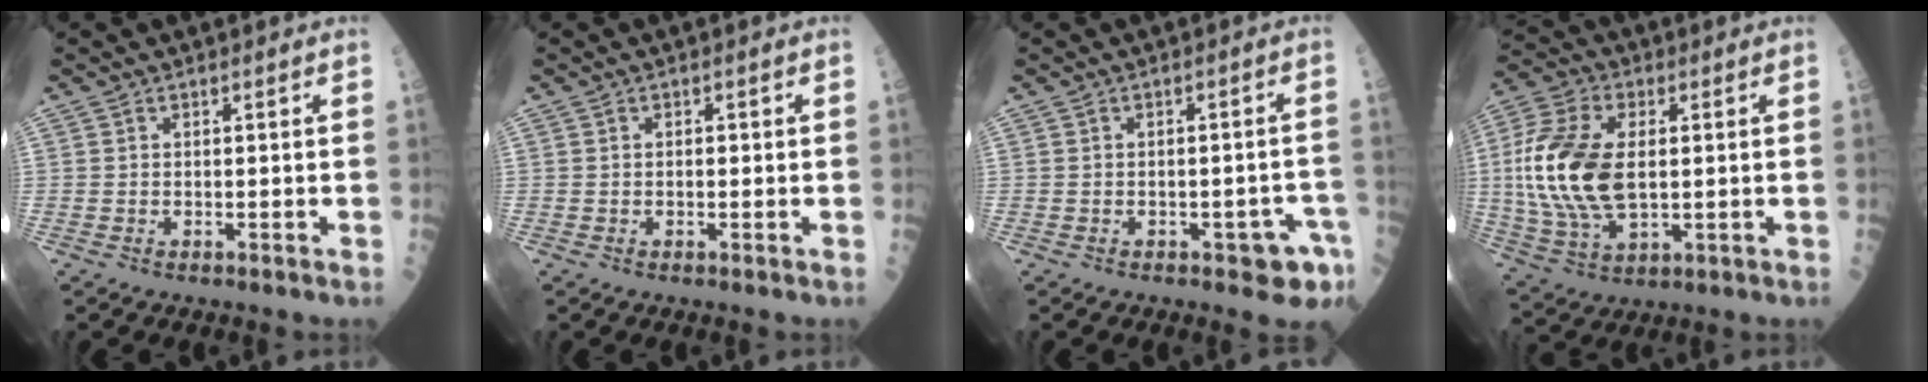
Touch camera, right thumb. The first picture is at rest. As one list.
[{"total": 0.7, "force": [0.0, 0.5, 0.6], "torque": [-0.009, 0.000, 0.000]}, {"total": 5.8, "force": [-2.8, 2.5, 4.5], "torque": [-0.036, 0.022, -0.028]}, {"total": 18.7, "force": [1.3, 10.1, 15.7], "torque": [-0.338, -0.003, 0.023]}]